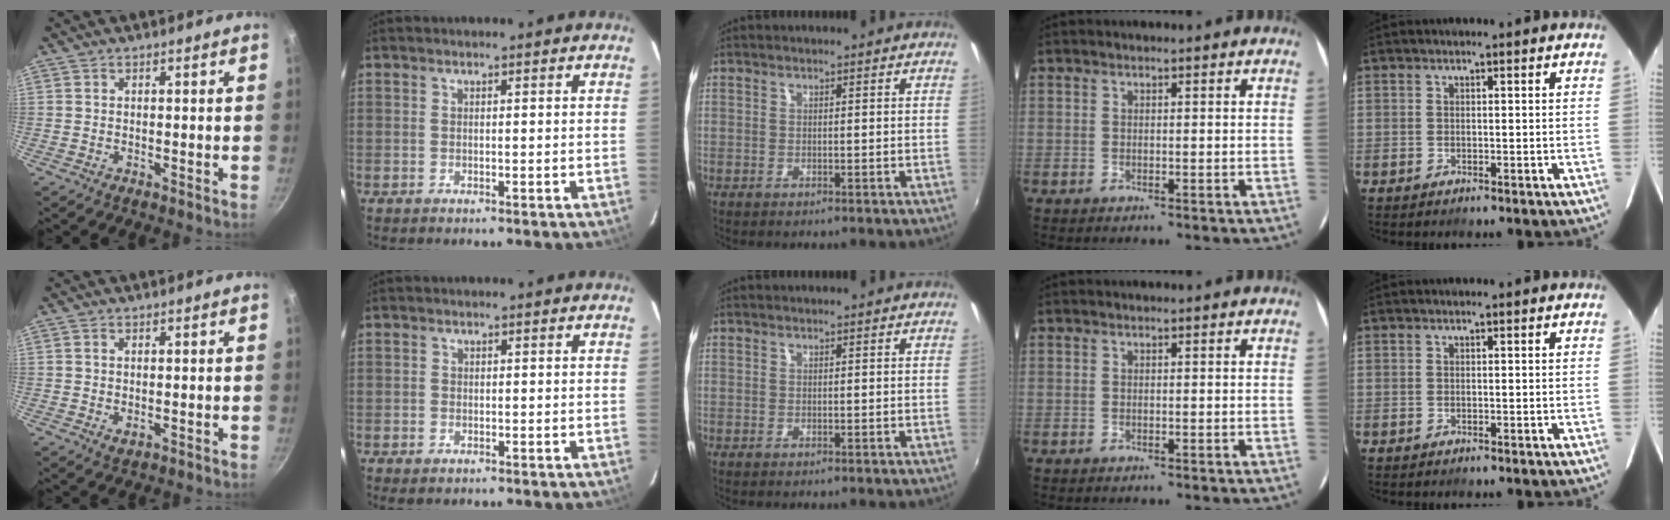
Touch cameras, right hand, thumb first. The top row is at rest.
{"thumb": {"total": 1.5, "force": [0.4, 0.9, 1.1], "torque": [-0.017, -0.003, 0.007]}, "index": {"total": 1.4, "force": [-0.8, 1.0, 0.5], "torque": [-0.009, -0.001, -0.013]}}